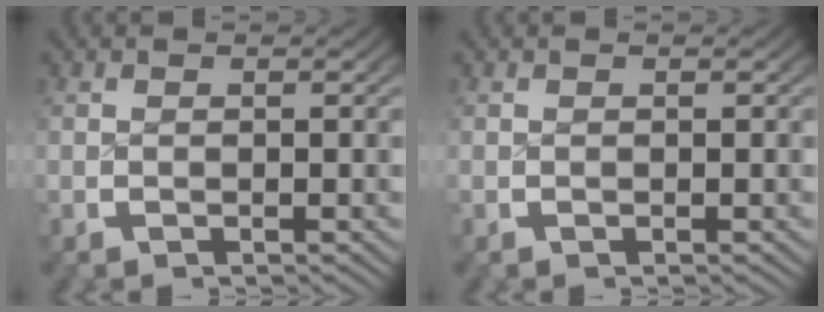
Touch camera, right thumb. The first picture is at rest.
{"total": 0.0}